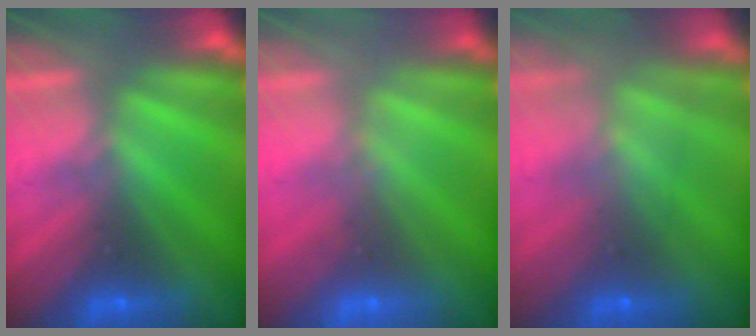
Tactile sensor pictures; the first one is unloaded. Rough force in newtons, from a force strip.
{"total": 1.6}
{"total": 5.8}